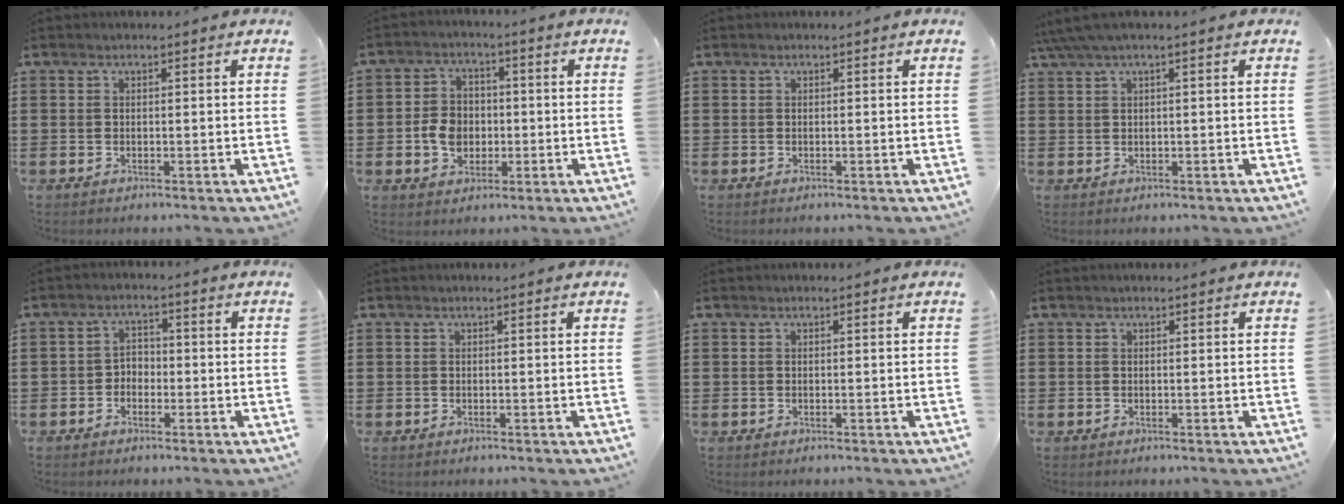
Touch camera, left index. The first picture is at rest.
{"total": 5.6, "force": [-1.0, 4.4, 3.2], "torque": [-0.083, 0.006, -0.023]}
{"total": 0.0}
{"total": 2.0, "force": [0.6, 0.1, 1.9], "torque": [-0.044, -0.004, 0.008]}
{"total": 2.3, "force": [-1.4, 1.7, 0.8], "torque": [-0.020, 0.009, -0.033]}
{"total": 0.0}
{"total": 0.0}
{"total": 0.0}